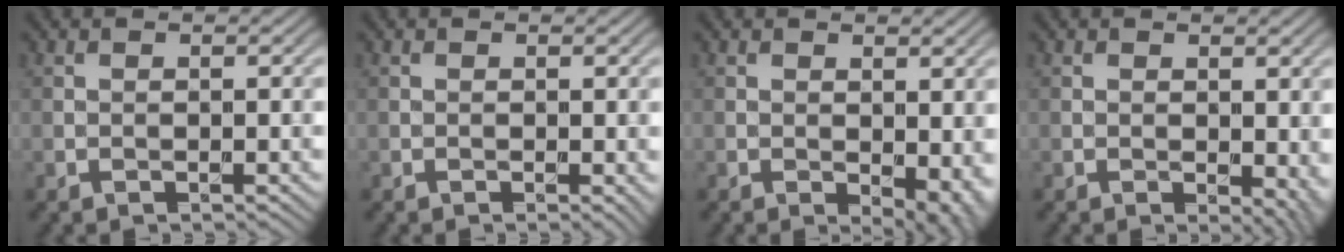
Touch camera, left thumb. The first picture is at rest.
{"total": 0.8, "force": [-0.1, 0.3, 0.7], "torque": [-0.010, -0.006, -0.002]}
{"total": 4.2, "force": [-0.6, 2.2, 3.5], "torque": [-0.043, -0.011, -0.004]}
{"total": 3.6, "force": [-0.4, 2.1, 3.0], "torque": [-0.032, -0.010, -0.003]}